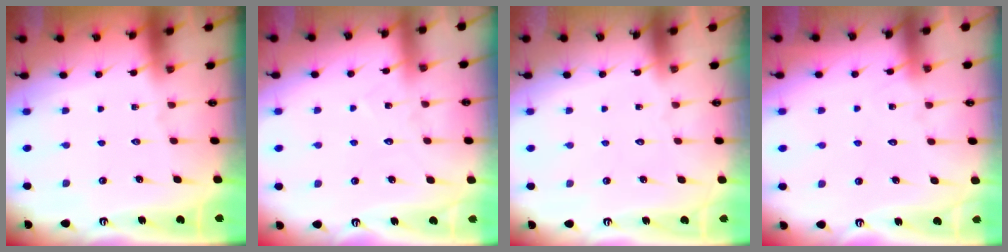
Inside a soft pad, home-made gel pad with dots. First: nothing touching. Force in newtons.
{"total": 6.5, "press": 6.4, "slide": 0.6}
{"total": 1.6, "press": 1.5, "slide": 0.1}
{"total": 6.0, "press": 6.0, "slide": 0.5}